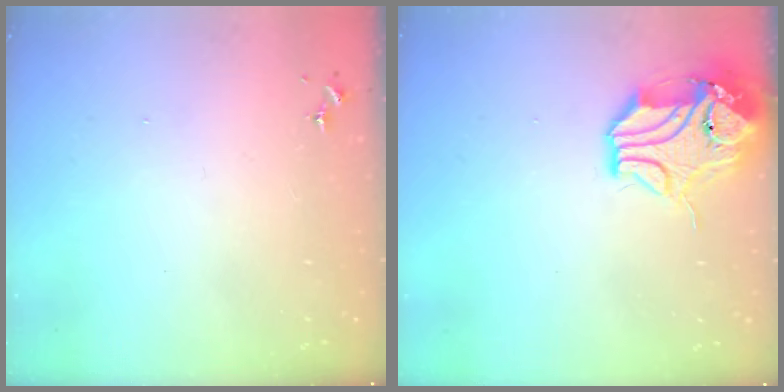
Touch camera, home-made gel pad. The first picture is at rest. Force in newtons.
{"total": 13.3, "press": 13.2, "slide": 2.0}